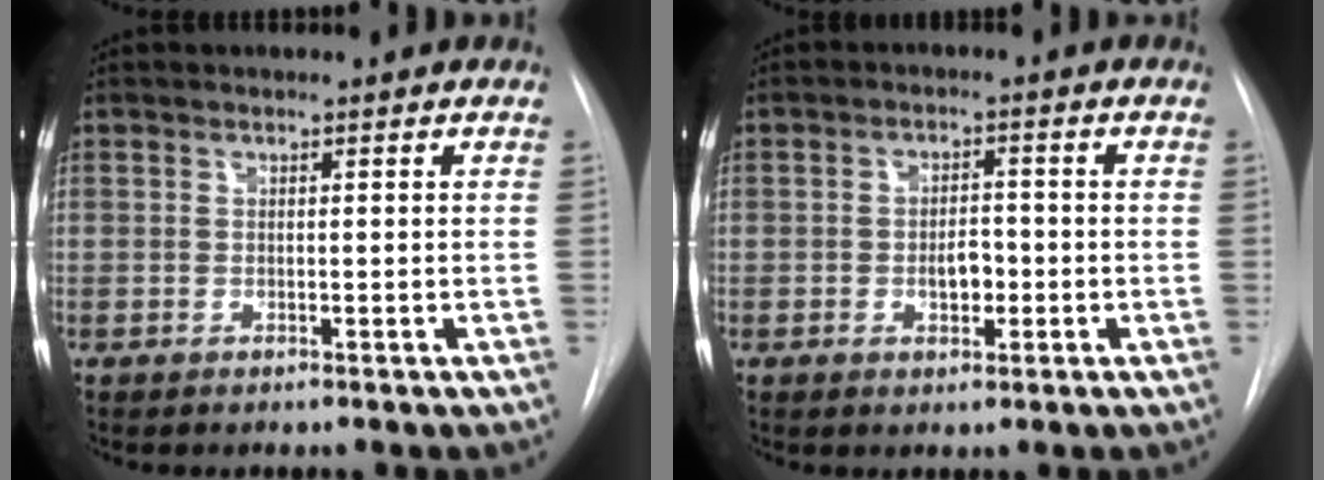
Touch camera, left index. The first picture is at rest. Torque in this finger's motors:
{"motor_torque": [0.33, -0.20, 0.08, 0.02]}